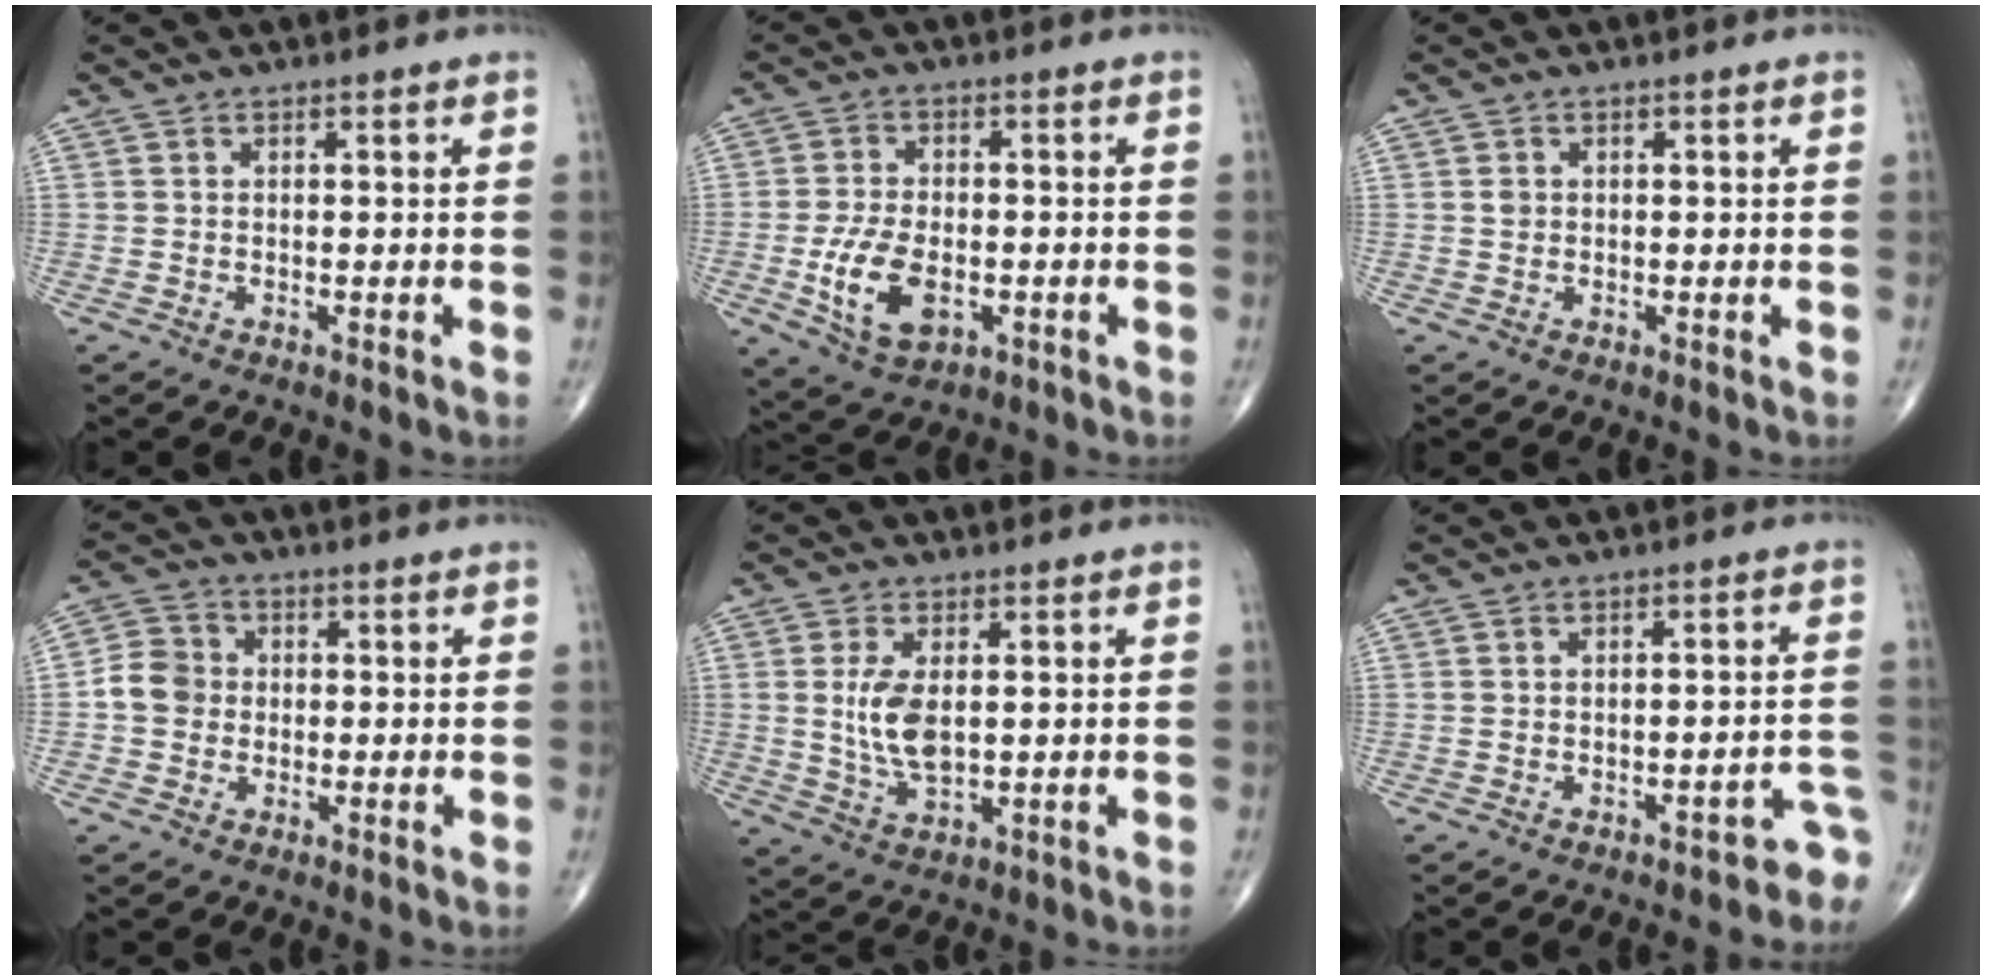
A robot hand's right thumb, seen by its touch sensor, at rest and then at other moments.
{"total": 10.1, "force": [-2.6, 5.8, 7.9], "torque": [-0.144, 0.001, -0.037]}
{"total": 1.0, "force": [0.1, 0.9, 0.4], "torque": [-0.005, 0.001, 0.003]}
{"total": 6.0, "force": [-0.5, 5.3, 2.6], "torque": [-0.033, 0.015, -0.020]}
{"total": 7.5, "force": [0.8, 3.7, 6.4], "torque": [-0.129, -0.012, 0.021]}
{"total": 5.0, "force": [-4.1, 2.3, 1.7], "torque": [0.005, 0.057, -0.051]}